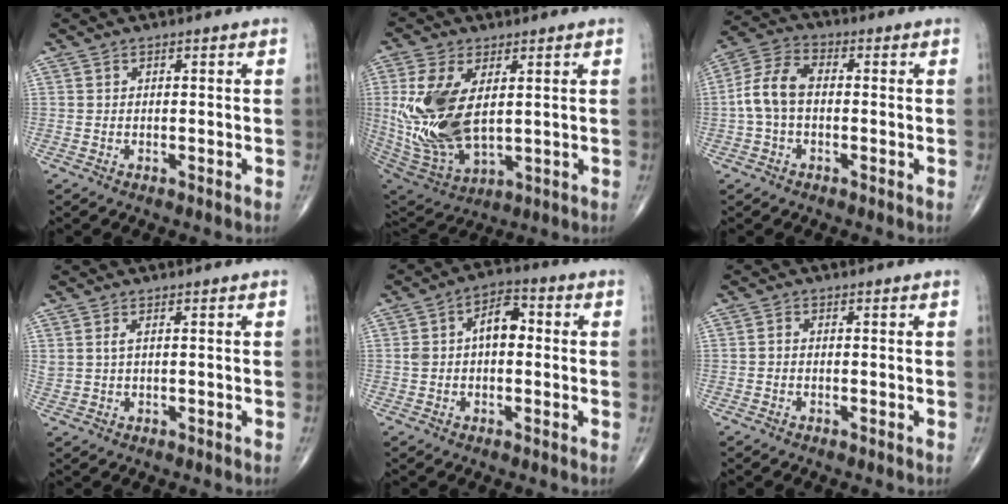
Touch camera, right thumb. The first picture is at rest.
{"total": 17.9, "force": [2.2, 9.6, 15.0], "torque": [-0.315, -0.020, 0.059]}
{"total": 8.2, "force": [-0.6, 5.1, 6.4], "torque": [-0.132, 0.027, -0.021]}
{"total": 1.7, "force": [0.7, 0.6, 1.5], "torque": [-0.038, 0.004, 0.020]}
{"total": 7.8, "force": [0.7, 4.5, 6.3], "torque": [-0.105, 0.029, 0.004]}
{"total": 0.8, "force": [-0.2, 0.6, 0.5], "torque": [-0.007, 0.001, -0.007]}